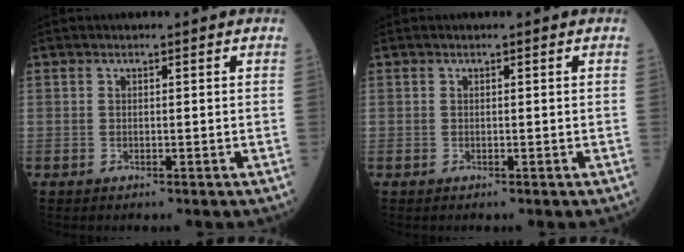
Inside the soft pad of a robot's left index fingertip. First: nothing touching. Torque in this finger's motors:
{"motor_torque": [0.03, 0.00, 0.00, 0.01]}